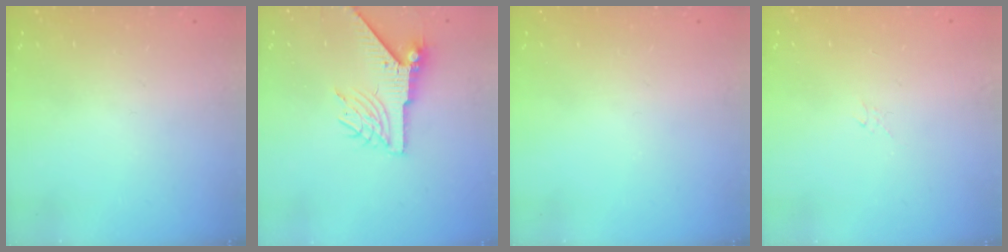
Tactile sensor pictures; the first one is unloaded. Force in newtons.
{"total": 7.7, "press": 7.7, "slide": 0.6}
{"total": 0.0}
{"total": 1.3, "press": 1.3, "slide": 0.1}